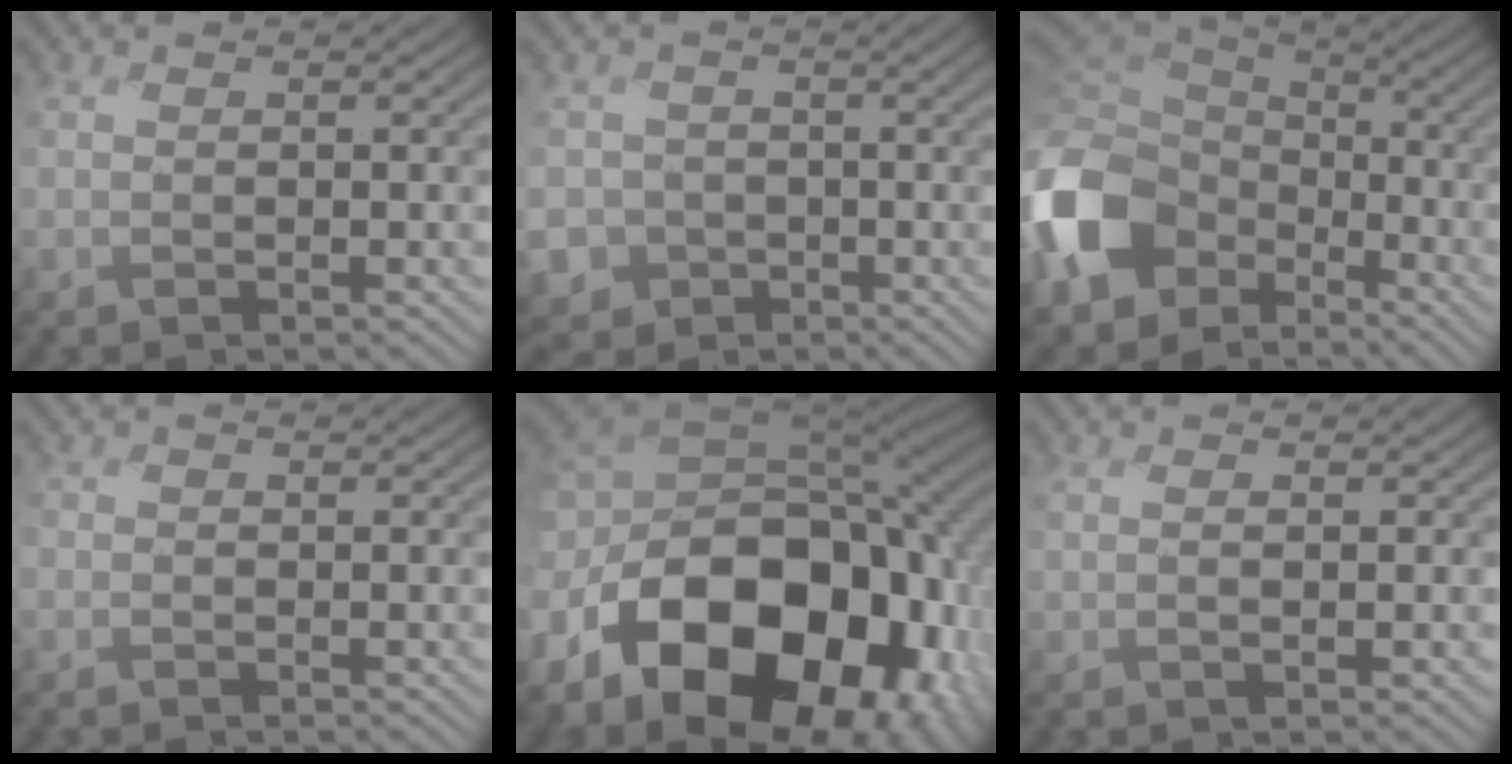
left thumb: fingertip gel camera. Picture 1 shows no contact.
{"total": 4.9, "force": [-2.2, 4.3, -0.6], "torque": [-0.005, -0.018, -0.064]}
{"total": 15.5, "force": [-5.8, 11.9, 8.1], "torque": [-0.258, -0.027, -0.128]}
{"total": 0.8, "force": [-0.3, -0.1, -0.7], "torque": [0.019, -0.004, -0.009]}
{"total": 20.4, "force": [-7.6, 13.0, 13.8], "torque": [-0.270, -0.034, -0.113]}
{"total": 1.1, "force": [0.1, -0.2, 1.1], "torque": [-0.024, 0.003, -0.001]}